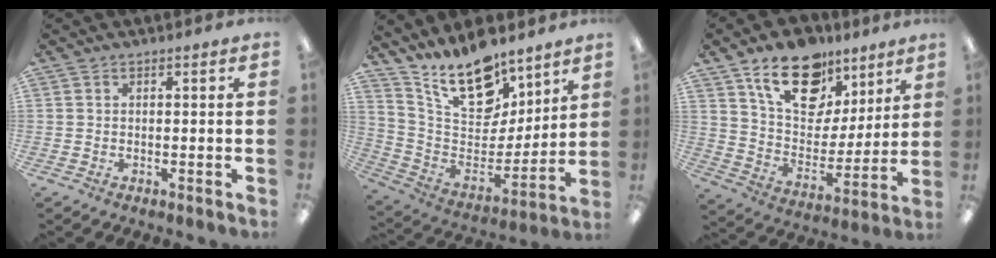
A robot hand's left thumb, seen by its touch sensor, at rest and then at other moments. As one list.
[{"total": 18.7, "force": [14.1, 8.8, 8.6], "torque": [-0.153, -0.094, 0.254]}, {"total": 19.0, "force": [11.9, 11.6, 9.2], "torque": [-0.141, -0.064, 0.213]}]